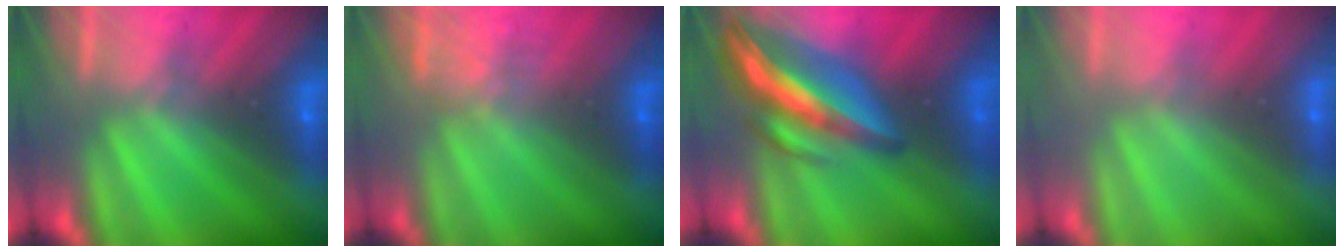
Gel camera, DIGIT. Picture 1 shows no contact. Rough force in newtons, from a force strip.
{"total": 1.8}
{"total": 8.7}
{"total": 3.3}